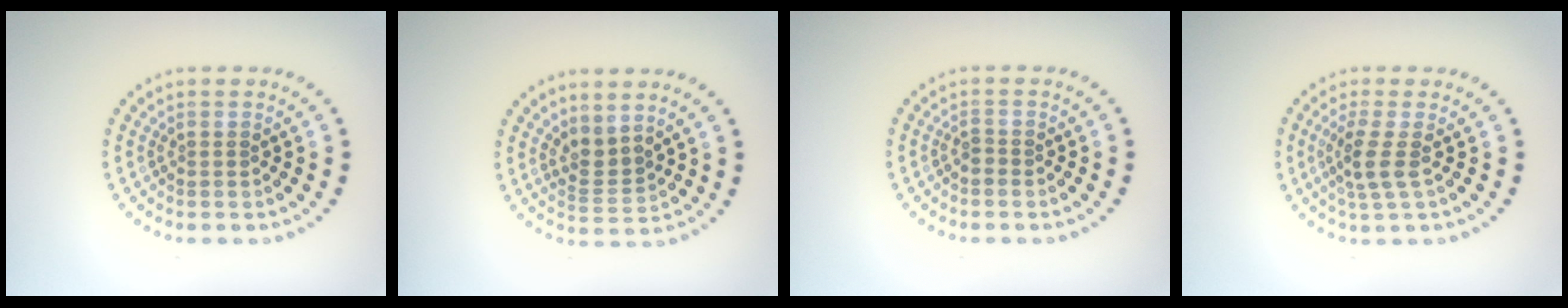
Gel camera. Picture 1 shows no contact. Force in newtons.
{"total": 2.2, "press": 1.5, "slide": 1.6}
{"total": 0.5, "press": 0.3, "slide": 0.4}
{"total": 2.6, "press": 2.1, "slide": 1.5}